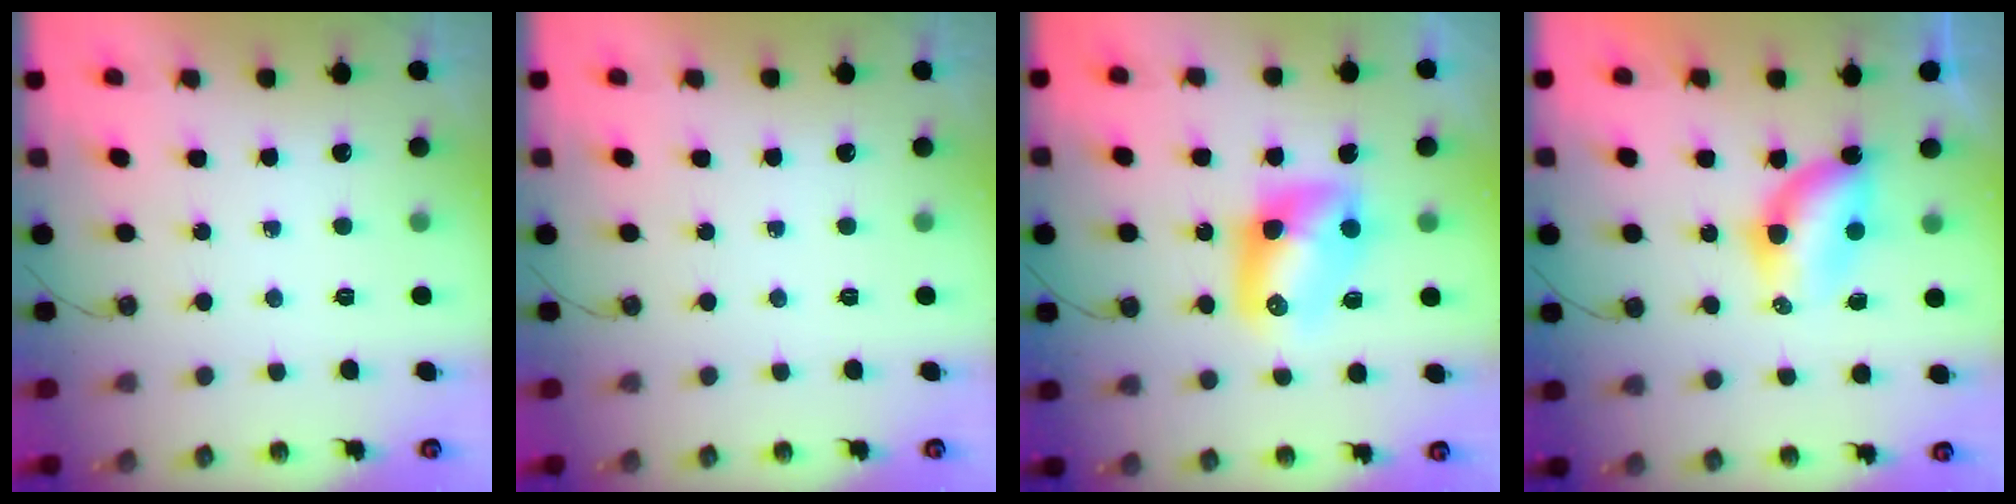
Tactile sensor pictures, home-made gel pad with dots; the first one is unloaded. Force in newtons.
{"total": 0.0}
{"total": 9.8, "press": 9.7, "slide": 1.0}
{"total": 5.9, "press": 5.9, "slide": 0.4}